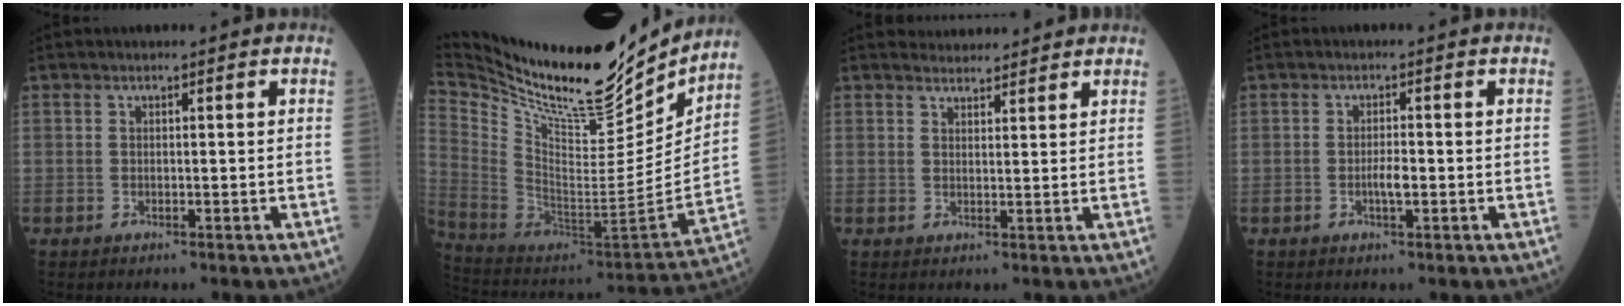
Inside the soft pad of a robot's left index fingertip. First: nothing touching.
{"total": 27.2, "force": [23.3, 5.3, 12.9], "torque": [-0.238, -0.052, 0.374]}
{"total": 4.4, "force": [4.2, 0.9, 0.3], "torque": [-0.007, 0.019, 0.059]}
{"total": 2.0, "force": [-0.6, 0.4, 1.9], "torque": [-0.036, 0.001, -0.010]}